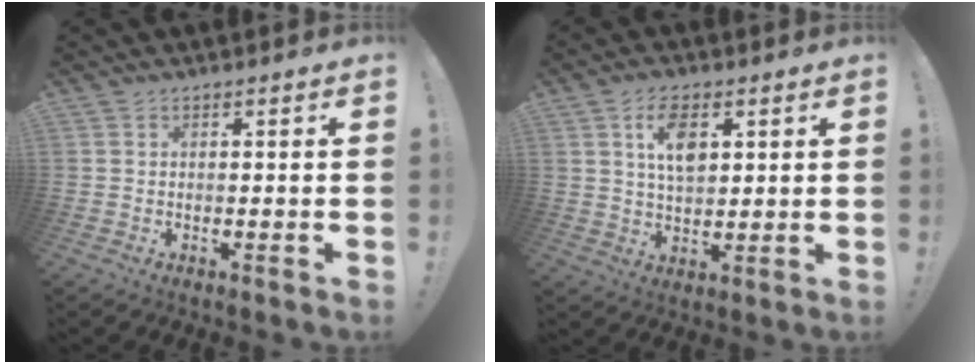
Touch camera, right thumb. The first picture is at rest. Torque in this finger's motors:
{"motor_torque": [0.06, 0.16, 0.18, 0.23, 0.08]}